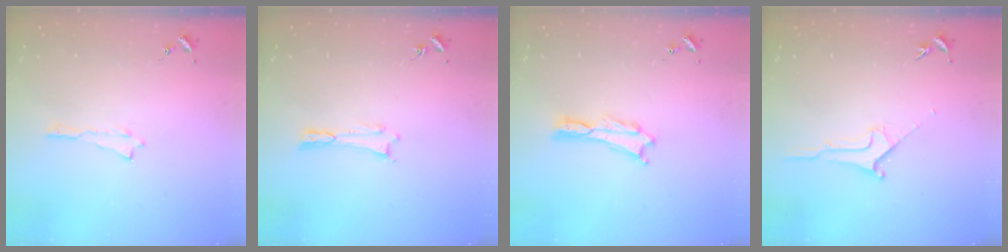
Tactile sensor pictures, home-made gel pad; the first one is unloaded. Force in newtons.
{"total": 0.0}
{"total": 0.0}
{"total": 1.8, "press": 1.7, "slide": 0.2}